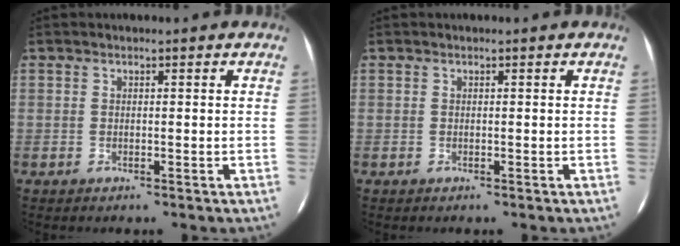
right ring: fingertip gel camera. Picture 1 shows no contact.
{"total": 0.0}